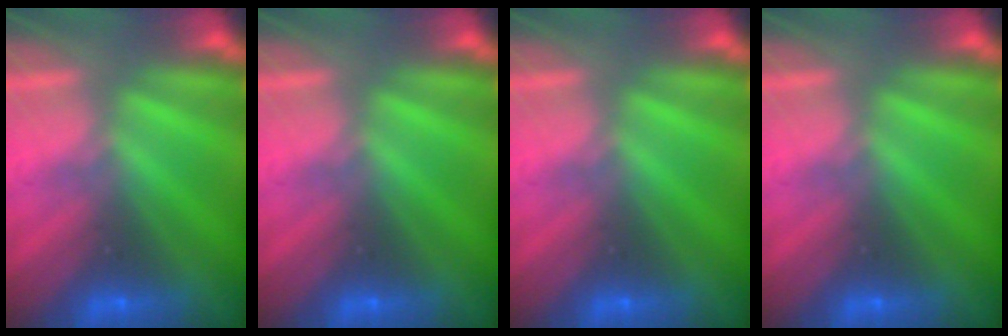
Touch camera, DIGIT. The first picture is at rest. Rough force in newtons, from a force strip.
{"total": 0.0}
{"total": 0.0}
{"total": 0.0}